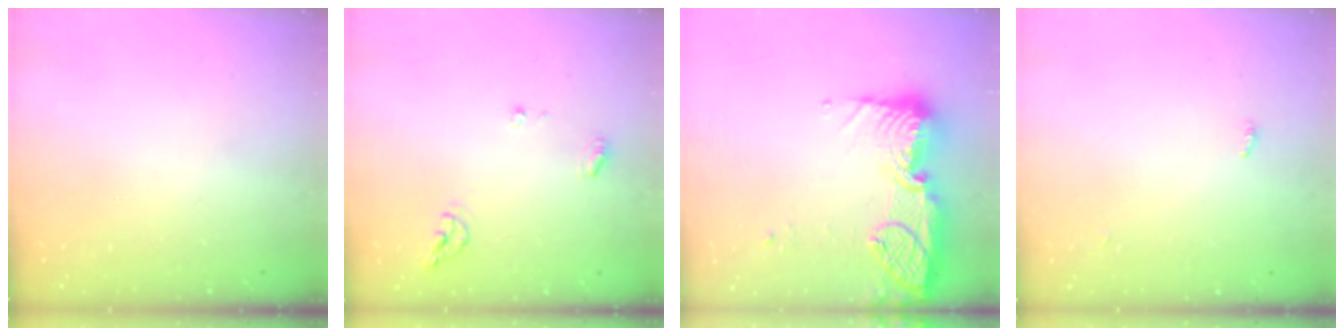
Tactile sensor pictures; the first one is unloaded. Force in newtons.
{"total": 6.7, "press": 6.7, "slide": 0.3}
{"total": 21.5, "press": 20.4, "slide": 6.7}
{"total": 6.3, "press": 2.7, "slide": 5.7}